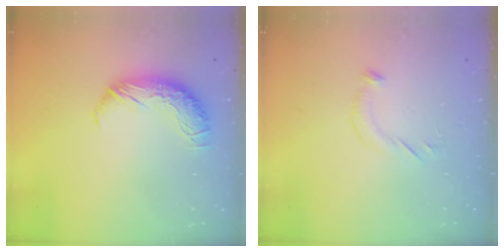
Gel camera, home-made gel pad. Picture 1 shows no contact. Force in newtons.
{"total": 4.5, "press": 4.4, "slide": 0.9}